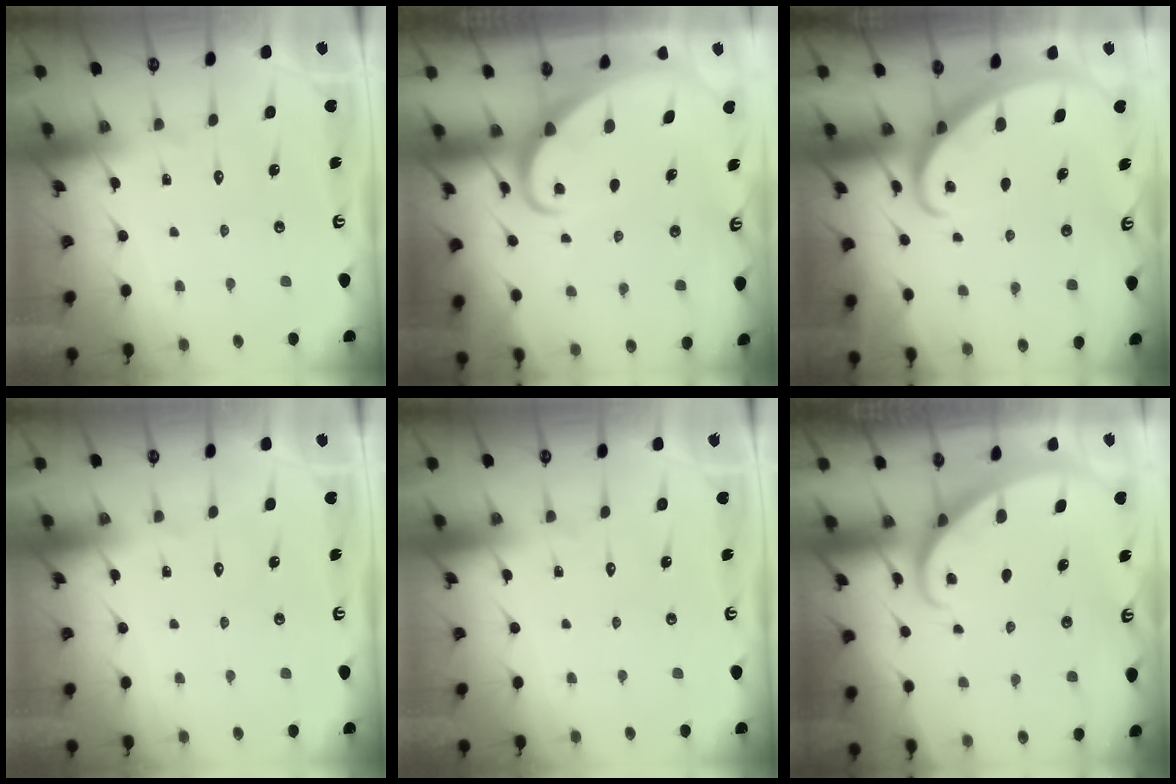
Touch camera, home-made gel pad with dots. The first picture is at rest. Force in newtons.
{"total": 3.0, "press": 3.0, "slide": 0.2}
{"total": 2.5, "press": 2.4, "slide": 0.3}
{"total": 0.0}
{"total": 0.0}
{"total": 1.7, "press": 1.7, "slide": 0.1}